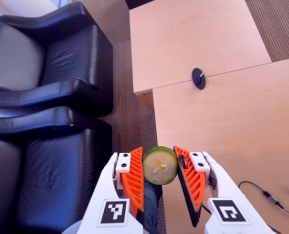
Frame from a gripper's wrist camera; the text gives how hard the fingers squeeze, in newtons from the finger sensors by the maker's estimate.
{"total": 11.9, "left": 13.2, "right": 10.6}